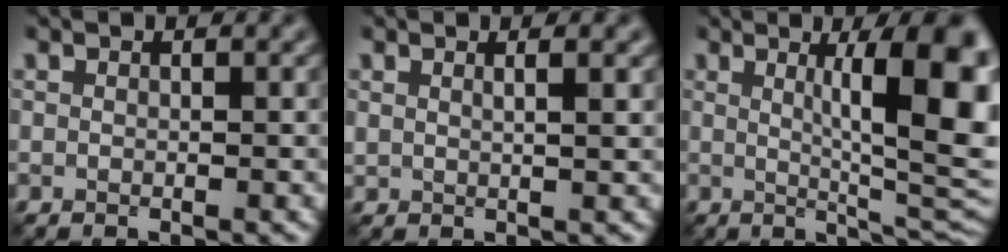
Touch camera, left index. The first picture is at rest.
{"total": 1.9, "force": [1.1, 0.6, 1.4], "torque": [-0.012, -0.002, 0.012]}
{"total": 12.4, "force": [2.7, 3.0, 11.7], "torque": [-0.126, -0.006, 0.042]}